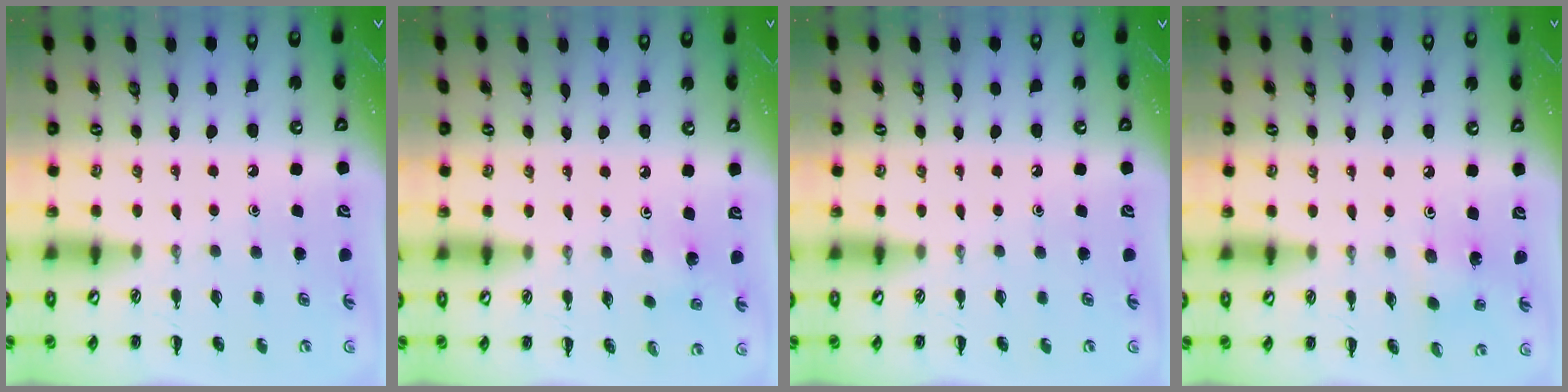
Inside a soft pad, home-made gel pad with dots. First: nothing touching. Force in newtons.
{"total": 1.9, "press": 1.8, "slide": 0.7}
{"total": 0.0}
{"total": 1.7, "press": 1.6, "slide": 0.6}